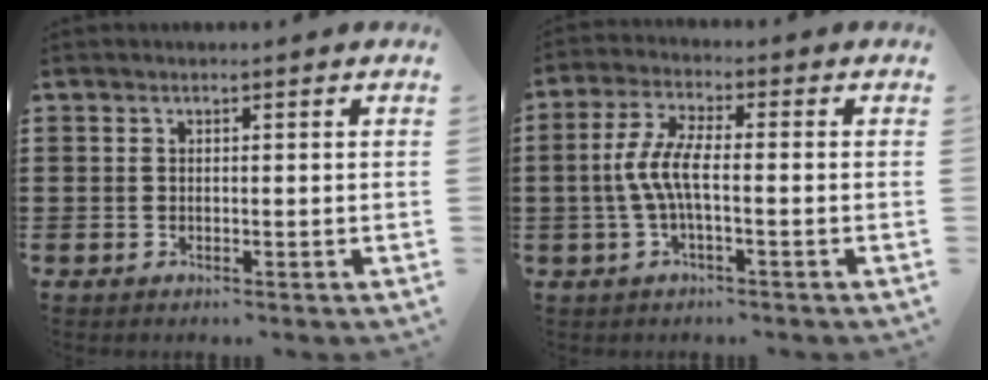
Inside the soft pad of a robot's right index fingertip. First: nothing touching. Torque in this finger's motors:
{"motor_torque": [1.49, -0.34, 0.80, 0.21]}